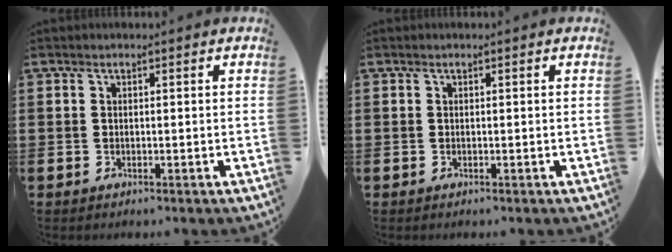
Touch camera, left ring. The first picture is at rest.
{"total": 0.0}